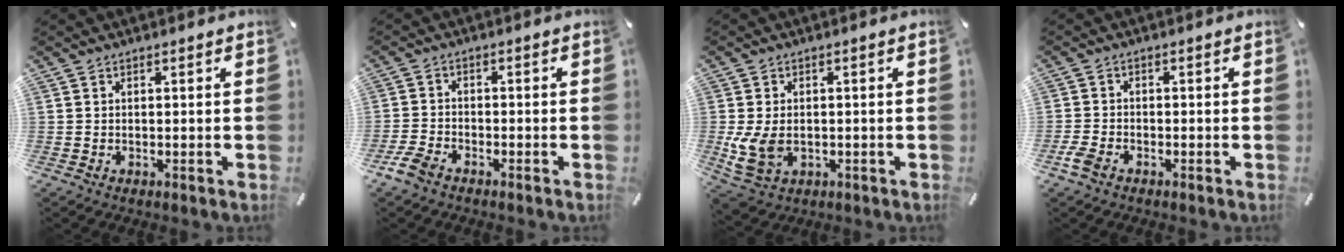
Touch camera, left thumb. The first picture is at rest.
{"total": 4.2, "force": [-3.1, 2.1, 1.8], "torque": [-0.055, 0.008, -0.064]}
{"total": 7.7, "force": [-0.8, 5.8, 5.1], "torque": [-0.118, -0.003, -0.011]}
{"total": 3.0, "force": [-2.0, 1.6, 1.6], "torque": [-0.054, -0.003, -0.043]}